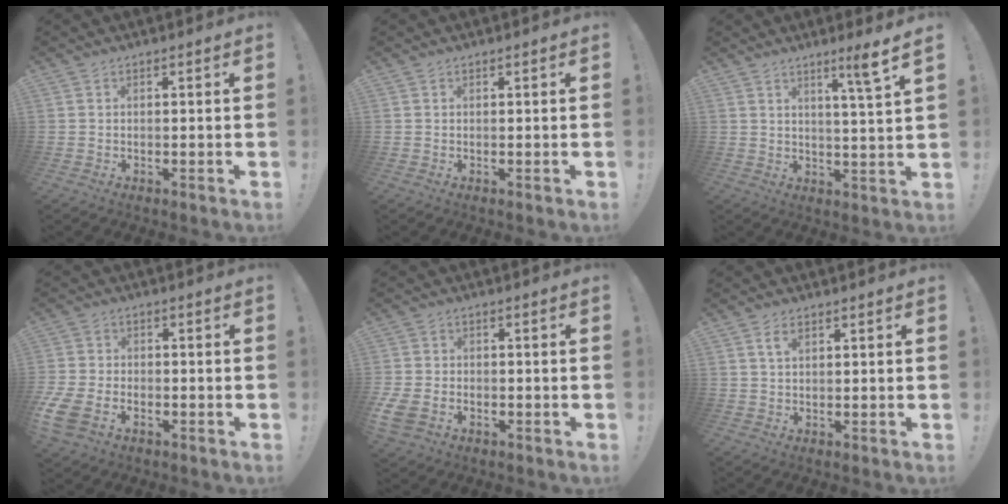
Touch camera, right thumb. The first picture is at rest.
{"total": 0.0}
{"total": 6.8, "force": [3.9, -1.3, 5.3], "torque": [-0.079, -0.028, 0.054]}
{"total": 7.9, "force": [-3.8, 5.4, 4.4], "torque": [-0.098, 0.008, -0.066]}
{"total": 5.9, "force": [-2.3, 4.5, 3.2], "torque": [-0.072, 0.001, -0.038]}
{"total": 2.8, "force": [1.4, 1.3, 2.1], "torque": [-0.038, -0.001, 0.023]}